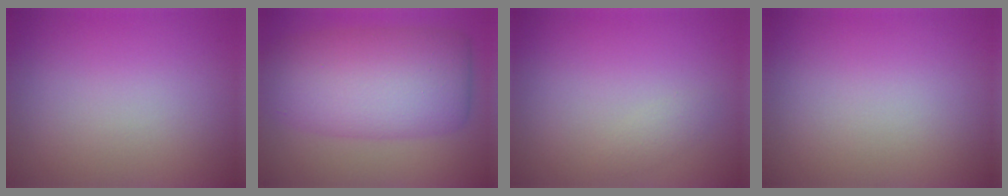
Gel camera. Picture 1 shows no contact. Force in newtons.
{"total": 9.8, "press": 9.8, "slide": 0.1}
{"total": 0.9, "press": 0.9, "slide": 0.1}
{"total": 0.0}